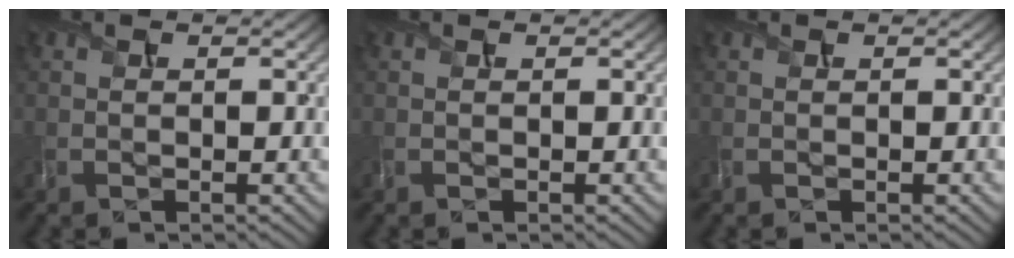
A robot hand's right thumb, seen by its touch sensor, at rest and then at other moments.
{"total": 0.0}
{"total": 0.0}